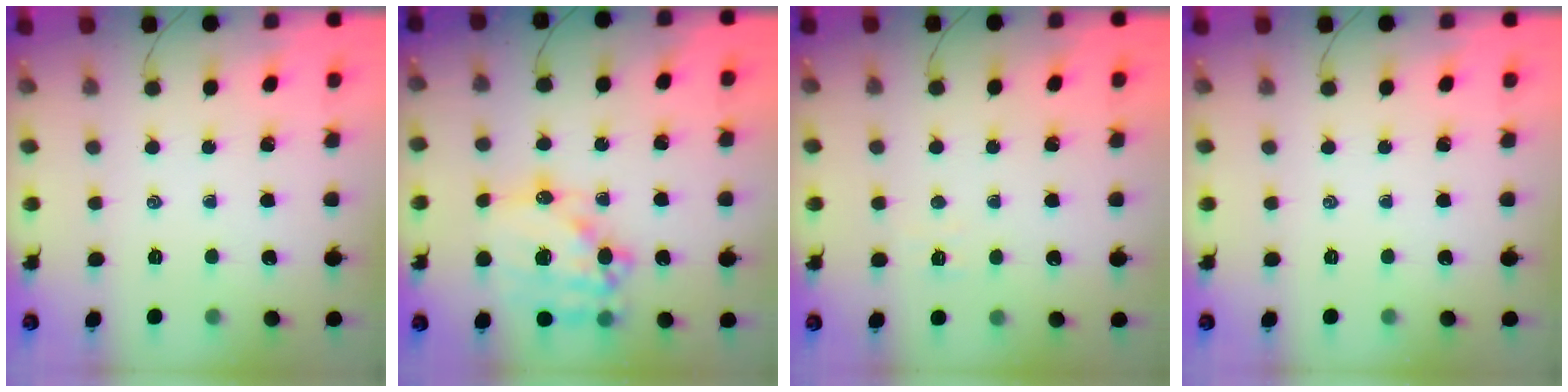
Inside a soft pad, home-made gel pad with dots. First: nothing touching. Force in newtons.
{"total": 19.5, "press": 19.1, "slide": 3.9}
{"total": 2.8, "press": 2.7, "slide": 0.8}
{"total": 0.0}